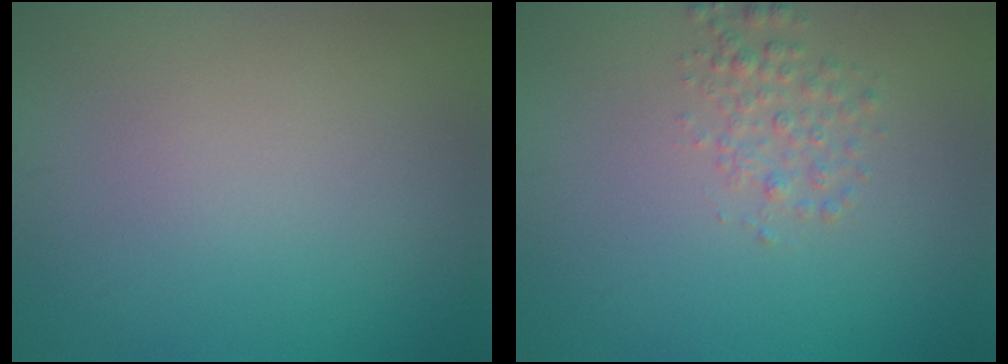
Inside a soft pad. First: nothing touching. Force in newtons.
{"total": 2.0, "press": 2.0, "slide": 0.1}